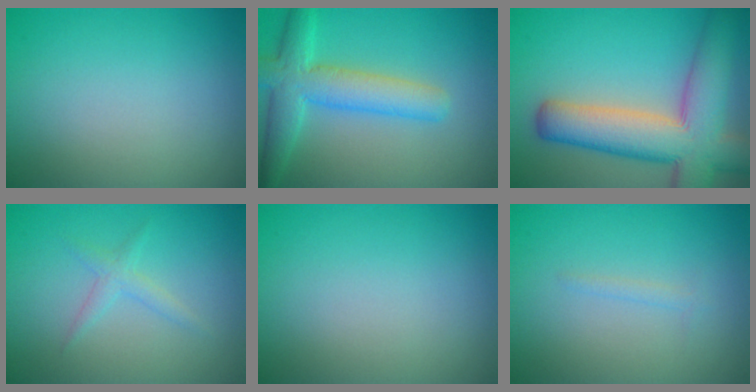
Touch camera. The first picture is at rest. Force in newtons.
{"total": 5.3, "press": 5.3, "slide": 0.2}
{"total": 10.4, "press": 10.3, "slide": 0.8}
{"total": 1.3, "press": 1.3, "slide": 0.0}
{"total": 0.0}
{"total": 0.7, "press": 0.7, "slide": 0.1}